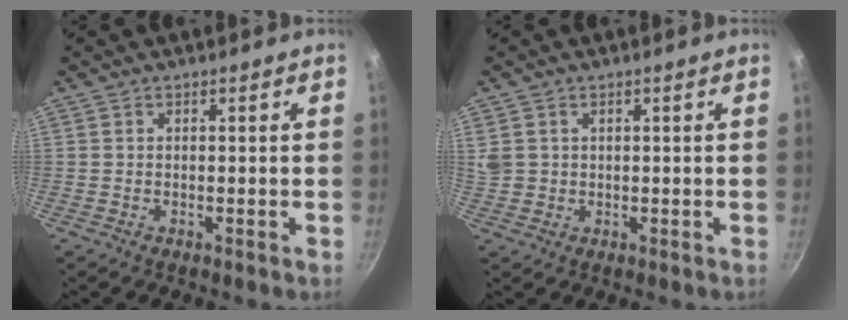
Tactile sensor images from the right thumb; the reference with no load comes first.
{"total": 3.7, "force": [1.3, 3.1, 1.6], "torque": [-0.021, 0.001, 0.030]}